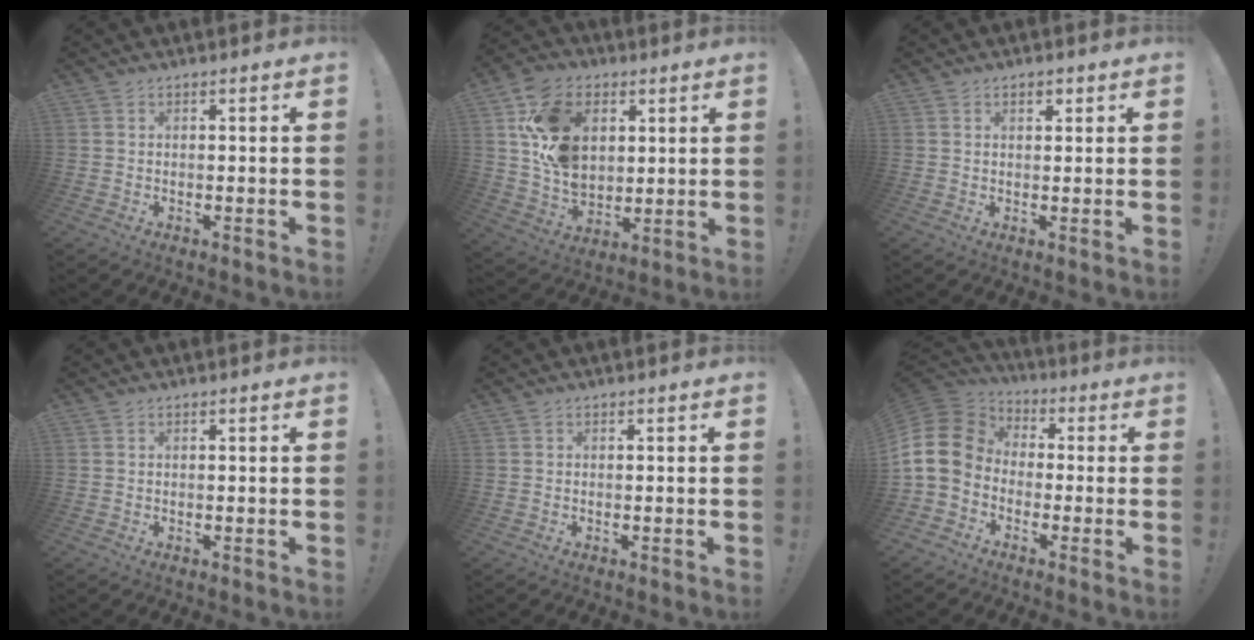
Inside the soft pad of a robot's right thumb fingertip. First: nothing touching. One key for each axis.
{"total": 17.8, "fx": 6.4, "fy": 13.1, "fz": 10.2, "tx": -0.185, "ty": -0.024, "tz": 0.127}
{"total": 2.2, "fx": 1.1, "fy": 1.2, "fz": 1.4, "tx": -0.022, "ty": 0.001, "tz": 0.018}
{"total": 0.0}
{"total": 0.0}
{"total": 13.9, "fx": 0.3, "fy": 11.1, "fz": 8.3, "tx": -0.157, "ty": 0.013, "tz": 0.010}